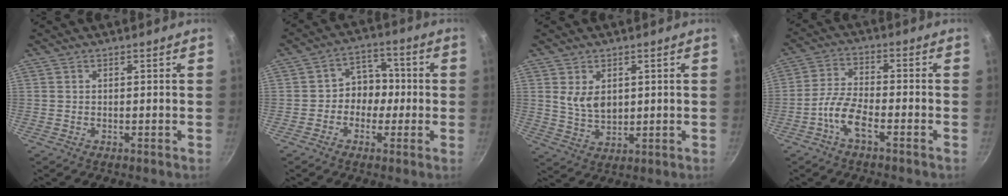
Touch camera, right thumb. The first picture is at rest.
{"total": 7.1, "force": [-1.0, 6.1, 3.4], "torque": [0.006, 0.027, -0.028]}
{"total": 6.0, "force": [1.5, 3.9, 4.4], "torque": [-0.066, -0.020, 0.037]}
{"total": 6.7, "force": [-3.6, 2.3, 5.1], "torque": [-0.110, 0.025, -0.079]}